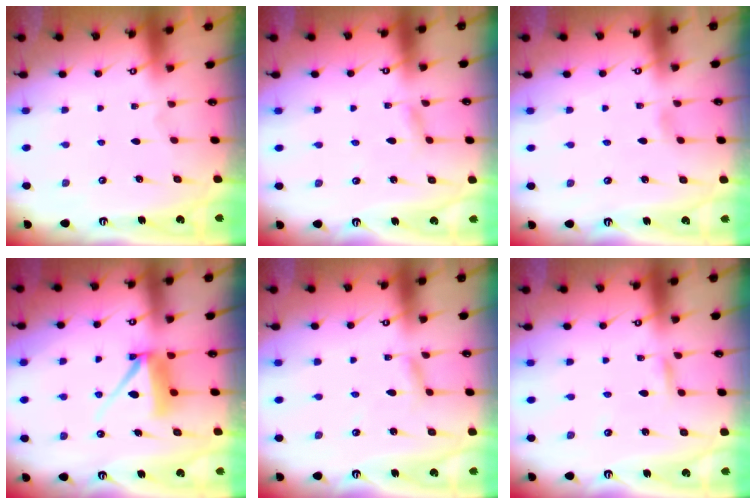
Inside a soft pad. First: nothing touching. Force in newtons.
{"total": 2.2, "press": 2.2, "slide": 0.1}
{"total": 2.1, "press": 2.1, "slide": 0.2}
{"total": 8.9, "press": 8.9, "slide": 0.8}
{"total": 2.3, "press": 2.3, "slide": 0.1}
{"total": 2.4, "press": 2.4, "slide": 0.1}